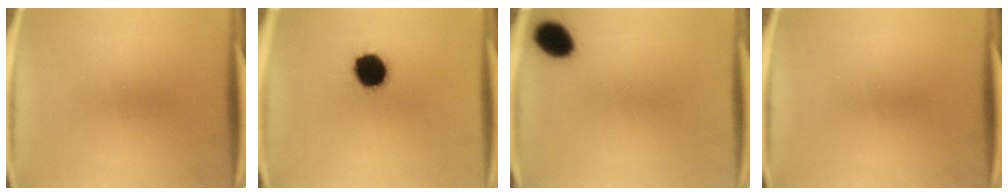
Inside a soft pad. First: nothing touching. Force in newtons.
{"total": 11.7}
{"total": 7.0}
{"total": 0.0}